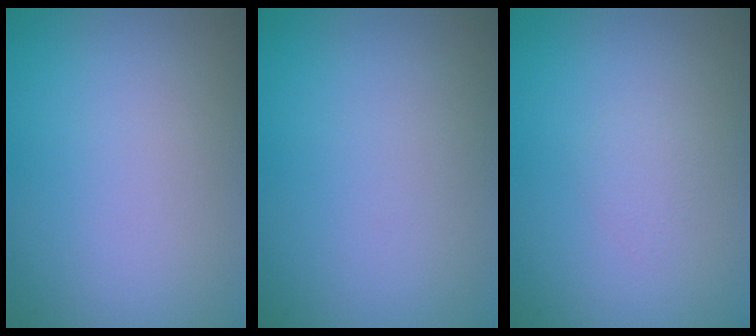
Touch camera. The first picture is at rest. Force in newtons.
{"total": 0.0}
{"total": 0.6, "press": 0.6, "slide": 0.1}